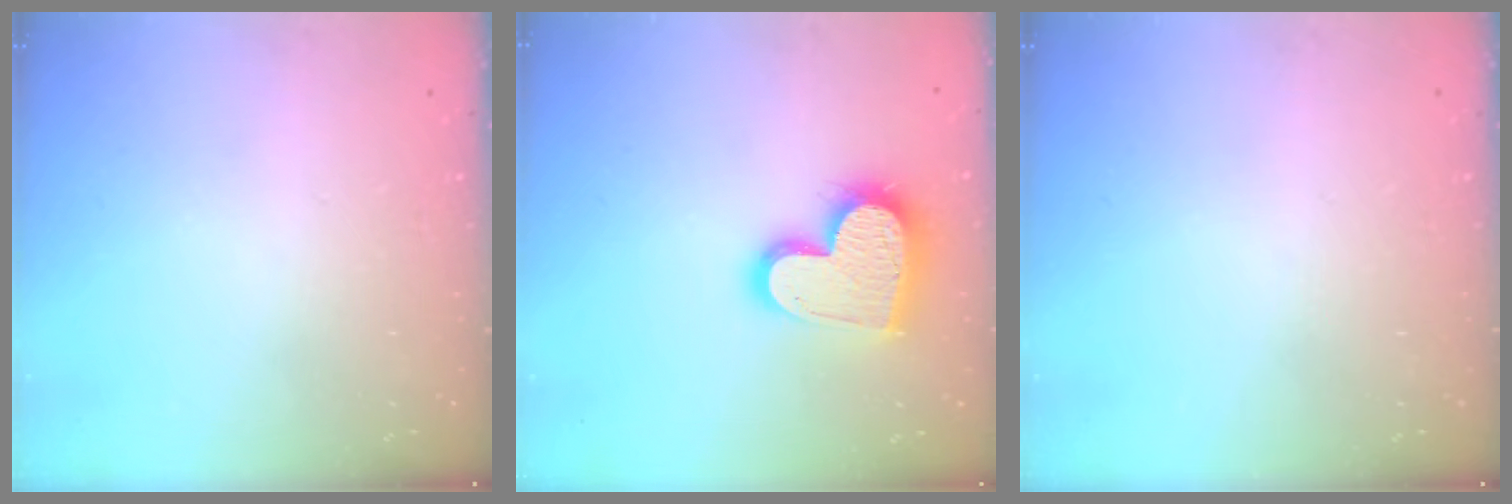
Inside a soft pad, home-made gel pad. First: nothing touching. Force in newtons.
{"total": 17.2, "press": 17.2, "slide": 1.2}
{"total": 0.0}